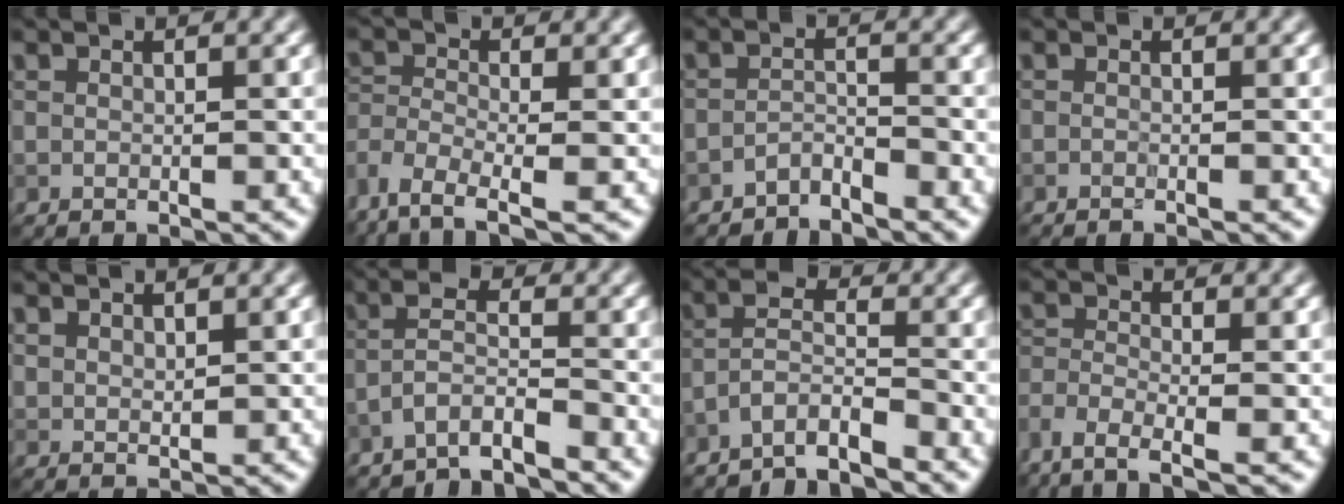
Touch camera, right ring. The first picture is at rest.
{"total": 5.2, "force": [-3.8, 1.6, 3.1], "torque": [-0.069, -0.007, -0.082]}
{"total": 1.8, "force": [-1.7, 0.3, 0.4], "torque": [-0.009, 0.006, -0.037]}
{"total": 0.9, "force": [-0.4, 0.3, 0.7], "torque": [-0.004, -0.006, -0.012]}
{"total": 1.2, "force": [1.0, 0.5, 0.3], "torque": [-0.011, -0.002, 0.024]}
{"total": 3.4, "force": [-2.6, 0.4, 2.1], "torque": [-0.042, 0.009, -0.061]}
{"total": 3.6, "force": [-3.1, 0.5, 1.8], "torque": [-0.033, 0.006, -0.067]}
{"total": 4.2, "force": [-3.2, 1.0, 2.5], "torque": [-0.053, -0.007, -0.074]}